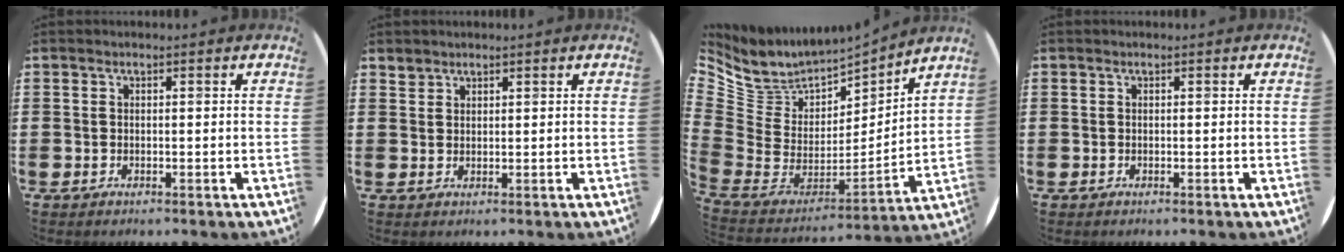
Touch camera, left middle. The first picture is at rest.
{"total": 1.6, "force": [1.5, 0.5, -0.3], "torque": [0.002, 0.001, 0.030]}
{"total": 6.3, "force": [5.4, 3.4, 0.1], "torque": [-0.050, -0.054, 0.096]}
{"total": 0.0}